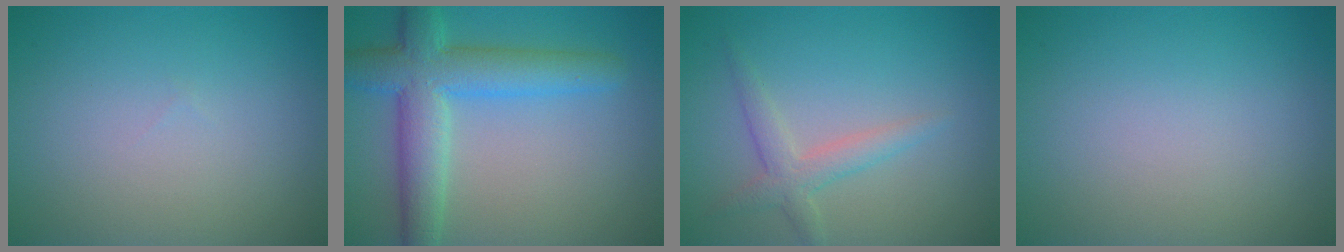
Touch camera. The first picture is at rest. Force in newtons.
{"total": 6.8, "press": 6.8, "slide": 0.2}
{"total": 2.4, "press": 2.4, "slide": 0.1}
{"total": 0.0}